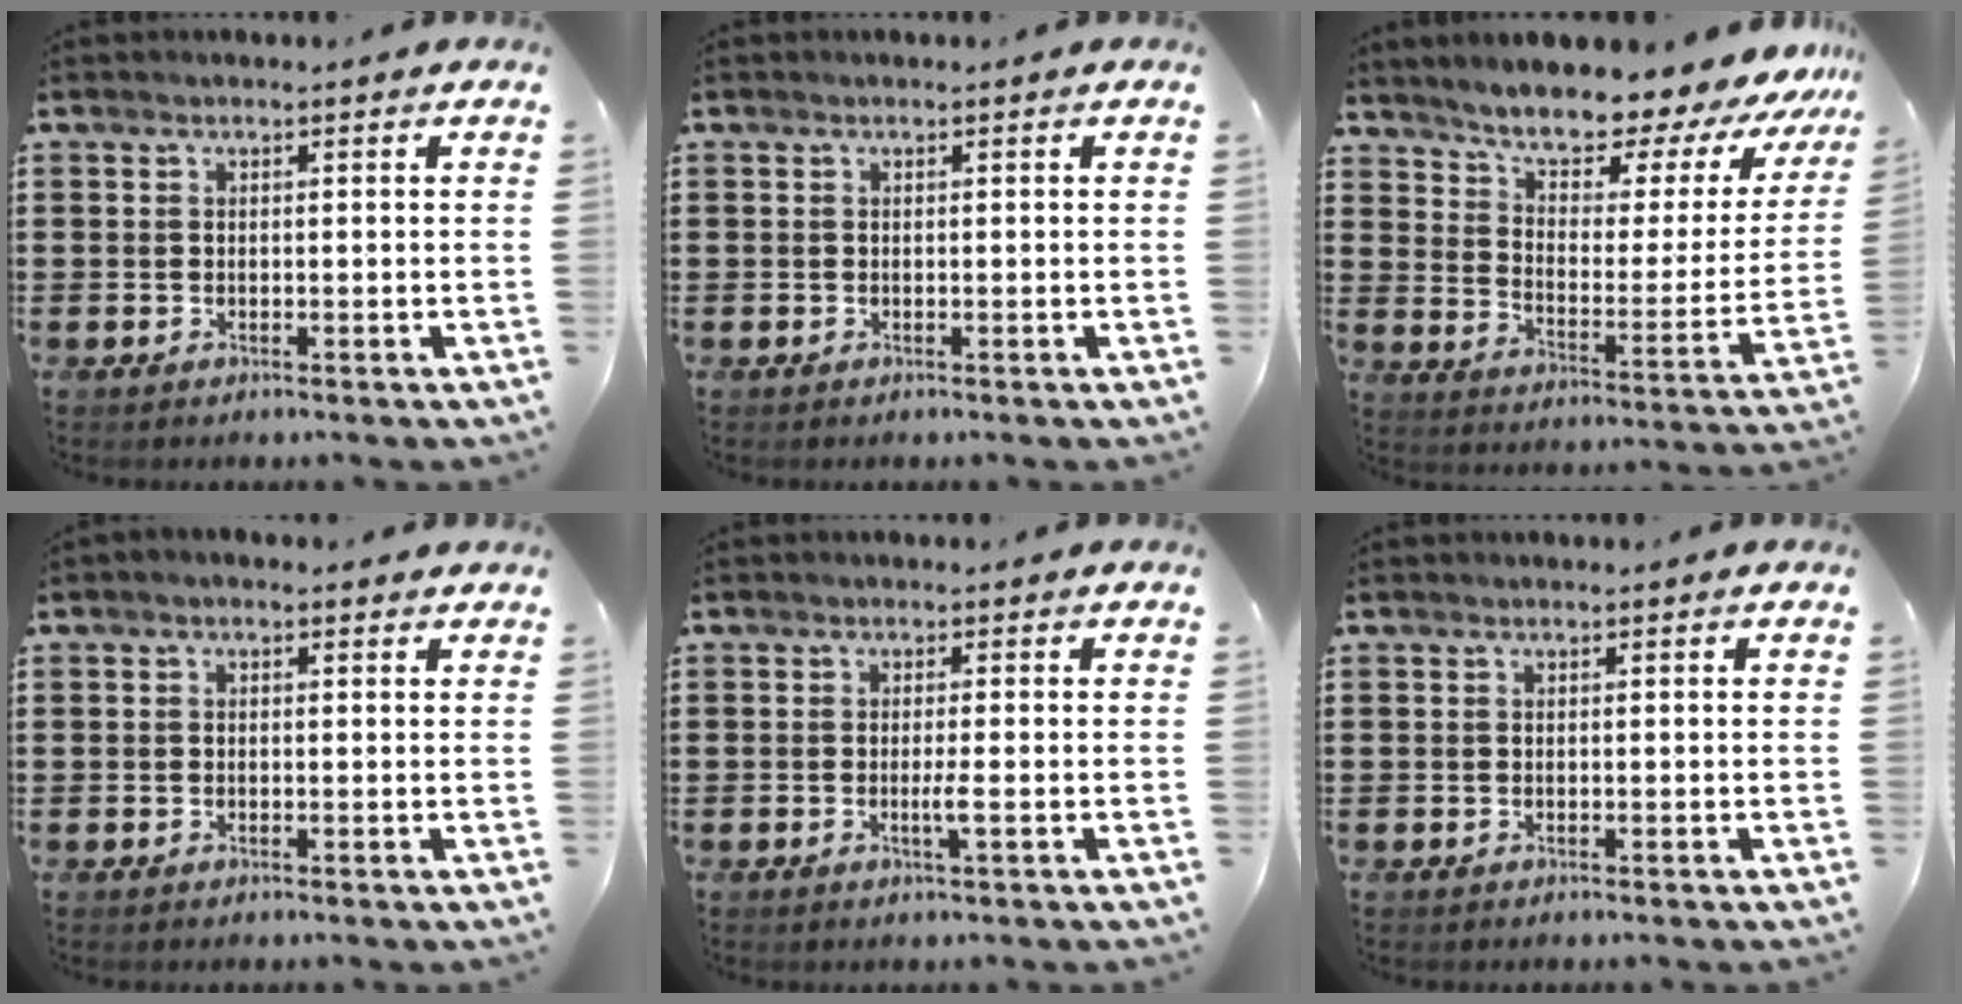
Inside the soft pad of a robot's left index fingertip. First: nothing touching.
{"total": 0.0}
{"total": 8.5, "force": [7.6, 2.1, 3.2], "torque": [-0.085, -0.063, 0.125]}
{"total": 0.8, "force": [0.0, 0.5, 0.6], "torque": [-0.011, 0.004, -0.001]}
{"total": 2.1, "force": [-0.4, -0.2, 2.0], "torque": [-0.035, -0.006, -0.009]}
{"total": 0.0}